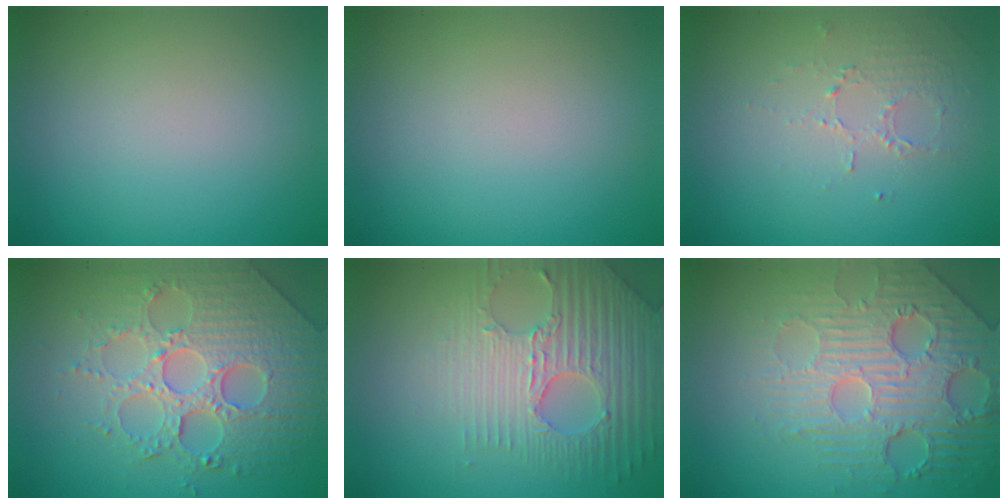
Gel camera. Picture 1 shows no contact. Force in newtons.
{"total": 0.0}
{"total": 1.4, "press": 0.8, "slide": 1.2}
{"total": 6.3, "press": 5.6, "slide": 3.0}
{"total": 5.9, "press": 4.8, "slide": 3.4}
{"total": 6.9, "press": 5.3, "slide": 4.4}